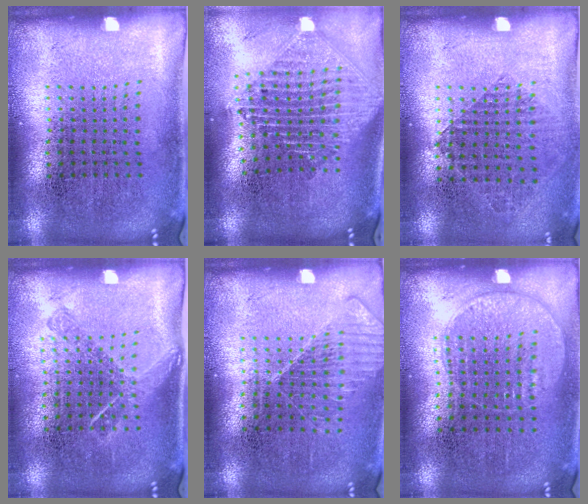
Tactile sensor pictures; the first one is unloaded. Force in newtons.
{"total": 2.4, "press": 1.9, "slide": 1.5}
{"total": 0.9, "press": 0.8, "slide": 0.4}
{"total": 1.3, "press": 1.0, "slide": 0.8}
{"total": 1.3, "press": 1.3, "slide": 0.3}
{"total": 1.0, "press": 0.9, "slide": 0.4}